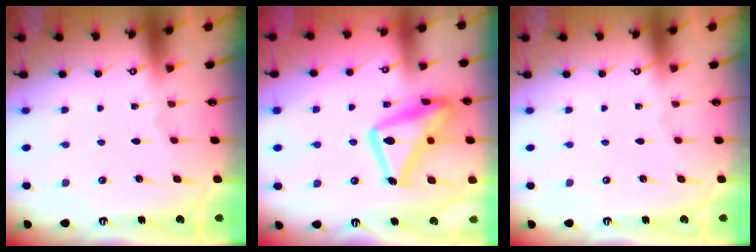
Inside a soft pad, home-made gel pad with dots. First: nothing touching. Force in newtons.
{"total": 19.6, "press": 19.6, "slide": 1.5}
{"total": 0.0}